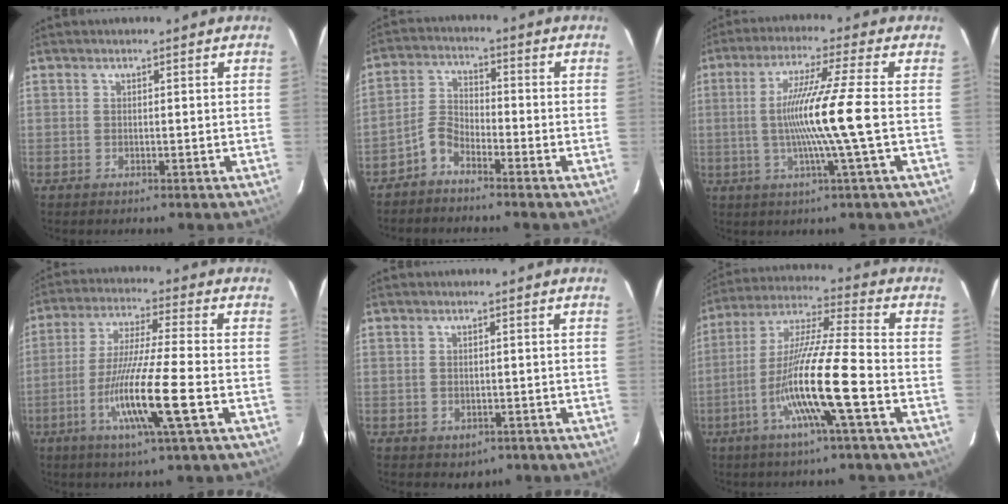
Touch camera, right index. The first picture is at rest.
{"total": 3.8, "force": [-3.1, 1.4, 1.7], "torque": [-0.039, -0.001, -0.068]}
{"total": 11.1, "force": [-0.9, -2.2, 10.9], "torque": [-0.207, -0.008, -0.018]}
{"total": 12.8, "force": [-4.3, -0.6, 12.0], "torque": [-0.233, -0.020, -0.083]}
{"total": 1.8, "force": [-0.9, 1.4, 0.7], "torque": [-0.010, 0.002, -0.001]}
{"total": 14.6, "force": [-4.9, -0.7, 13.7], "torque": [-0.268, -0.005, -0.096]}